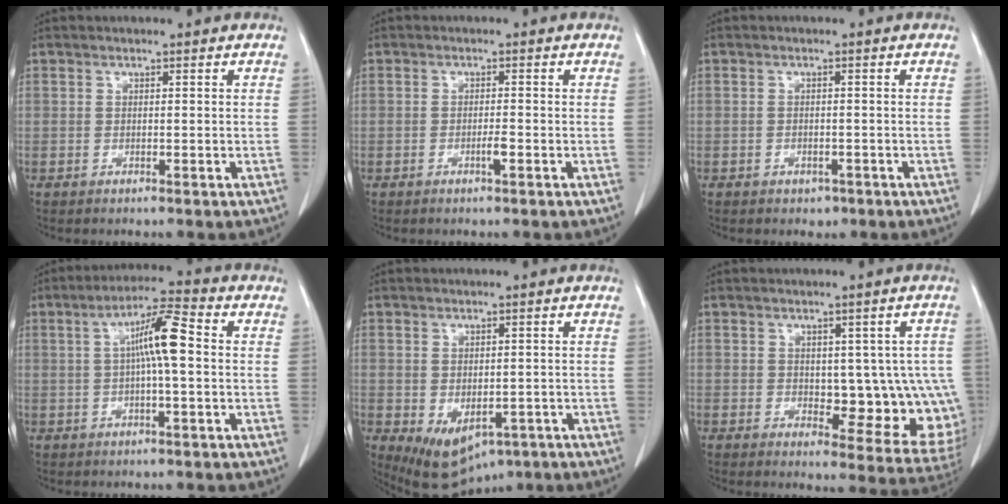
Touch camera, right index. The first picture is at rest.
{"total": 1.4, "force": [-0.6, 0.1, 1.2], "torque": [-0.024, 0.002, -0.010]}
{"total": 1.7, "force": [-1.0, 1.2, 0.6], "torque": [-0.006, 0.003, -0.005]}
{"total": 7.8, "force": [0.6, 0.7, 7.8], "torque": [-0.140, 0.018, 0.006]}
{"total": 8.6, "force": [-4.2, 5.3, 5.3], "torque": [-0.075, -0.010, -0.049]}
{"total": 11.8, "force": [-0.6, 5.7, 10.3], "torque": [-0.098, 0.005, 0.009]}